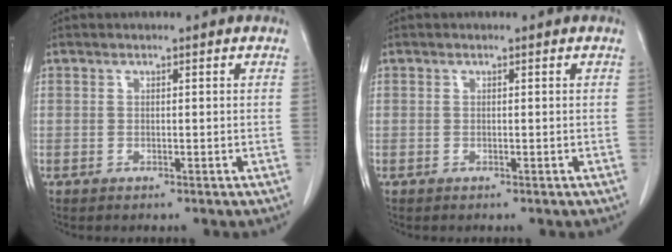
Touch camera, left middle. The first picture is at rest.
{"total": 0.0}